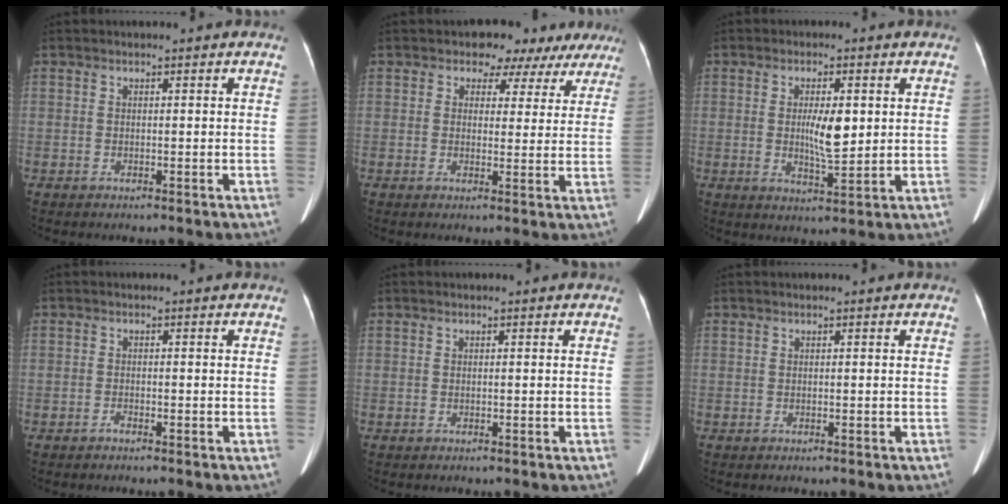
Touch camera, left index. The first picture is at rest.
{"total": 7.5, "force": [5.7, 4.7, 1.4], "torque": [0.007, 0.007, 0.048]}
{"total": 5.7, "force": [0.6, 1.6, 5.4], "torque": [-0.094, -0.004, 0.015]}
{"total": 0.6, "force": [-0.5, 0.0, 0.2], "torque": [-0.006, 0.000, -0.007]}
{"total": 0.0}
{"total": 0.0}